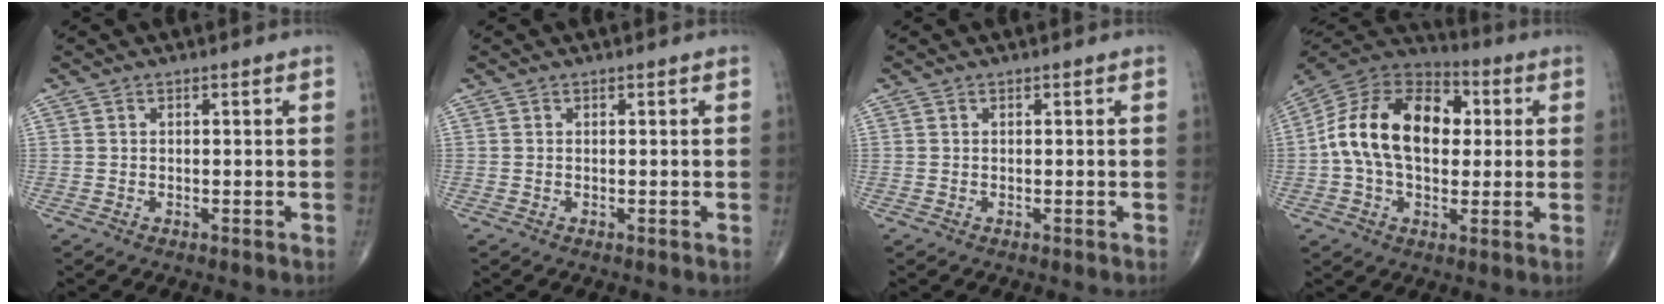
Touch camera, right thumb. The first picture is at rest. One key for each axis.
{"total": 0.0}
{"total": 0.0}
{"total": 19.8, "fx": 1.7, "fy": 12.9, "fz": 14.9, "tx": -0.249, "ty": 0.027, "tz": 0.022}